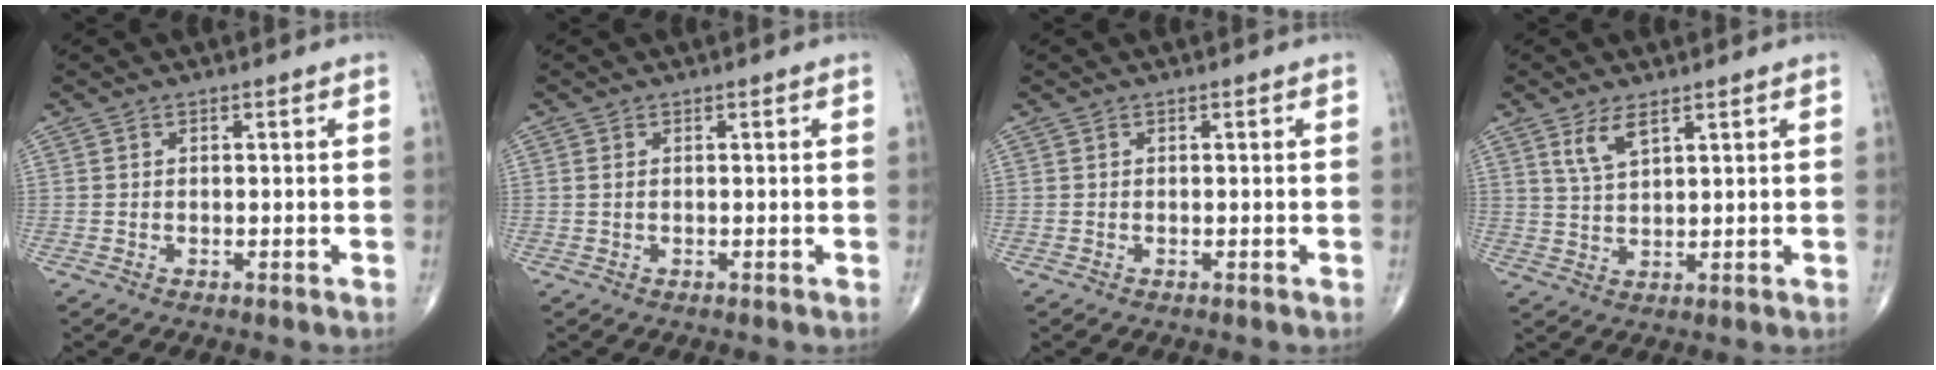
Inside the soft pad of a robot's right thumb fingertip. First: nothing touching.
{"total": 0.7, "force": [0.2, 0.4, 0.6], "torque": [-0.016, 0.005, 0.007]}
{"total": 0.0}
{"total": 4.6, "force": [2.7, 1.7, 3.3], "torque": [-0.064, -0.015, 0.060]}